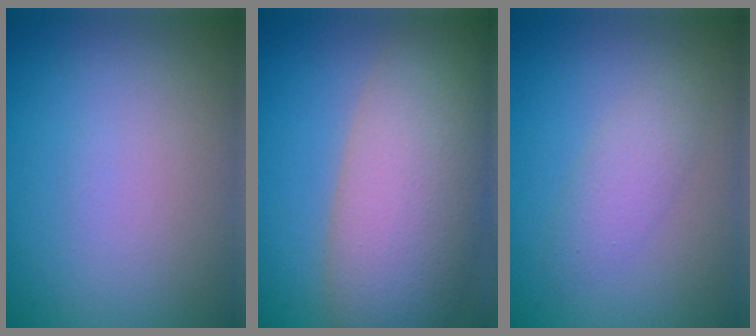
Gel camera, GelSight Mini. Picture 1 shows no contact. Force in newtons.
{"total": 10.8, "press": 10.8, "slide": 0.7}
{"total": 2.7, "press": 2.7, "slide": 0.2}